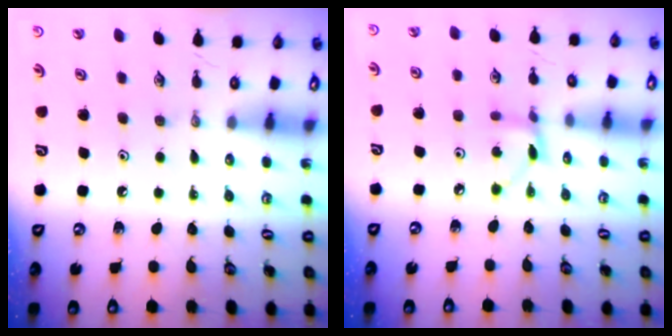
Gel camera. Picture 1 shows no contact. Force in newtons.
{"total": 4.8, "press": 4.7, "slide": 0.5}